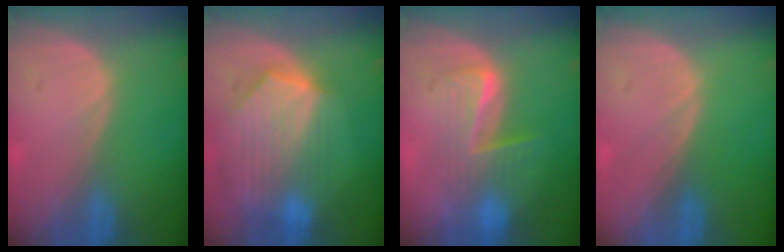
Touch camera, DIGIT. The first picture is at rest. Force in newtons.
{"total": 9.4, "press": 8.3, "slide": 4.4}
{"total": 6.3, "press": 6.1, "slide": 1.5}
{"total": 0.0}